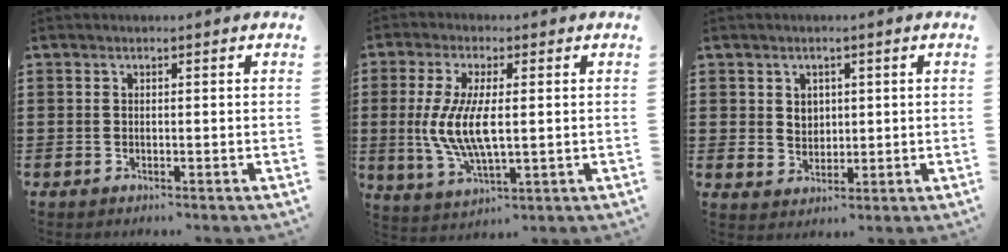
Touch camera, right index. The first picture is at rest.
{"total": 8.6, "force": [0.0, 3.1, 8.0], "torque": [-0.180, -0.006, -0.007]}
{"total": 3.0, "force": [1.4, 2.6, 0.5], "torque": [-0.012, 0.009, 0.024]}